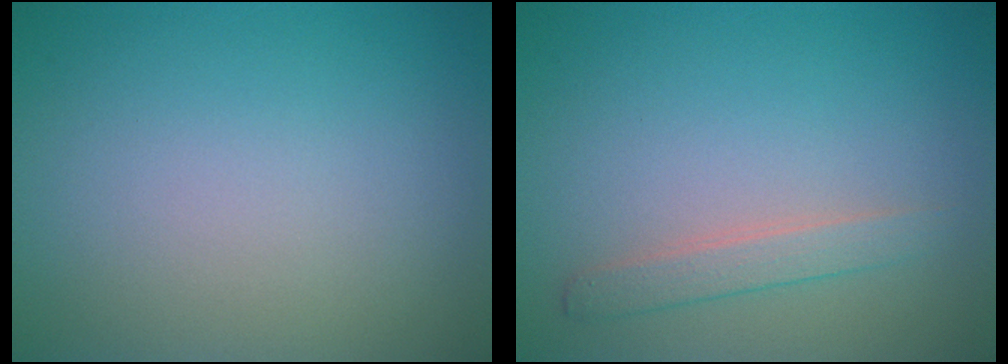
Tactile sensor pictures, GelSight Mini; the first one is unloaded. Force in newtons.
{"total": 1.7, "press": 1.7, "slide": 0.0}